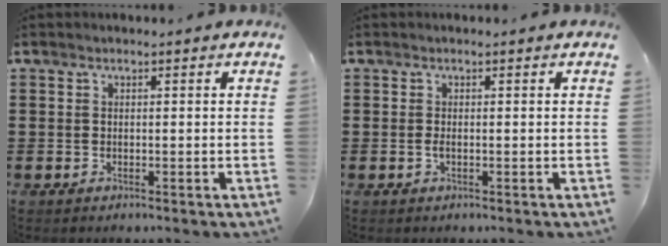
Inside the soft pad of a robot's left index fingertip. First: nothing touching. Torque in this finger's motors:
{"motor_torque": [0.35, 0.41, 0.14, 0.01]}